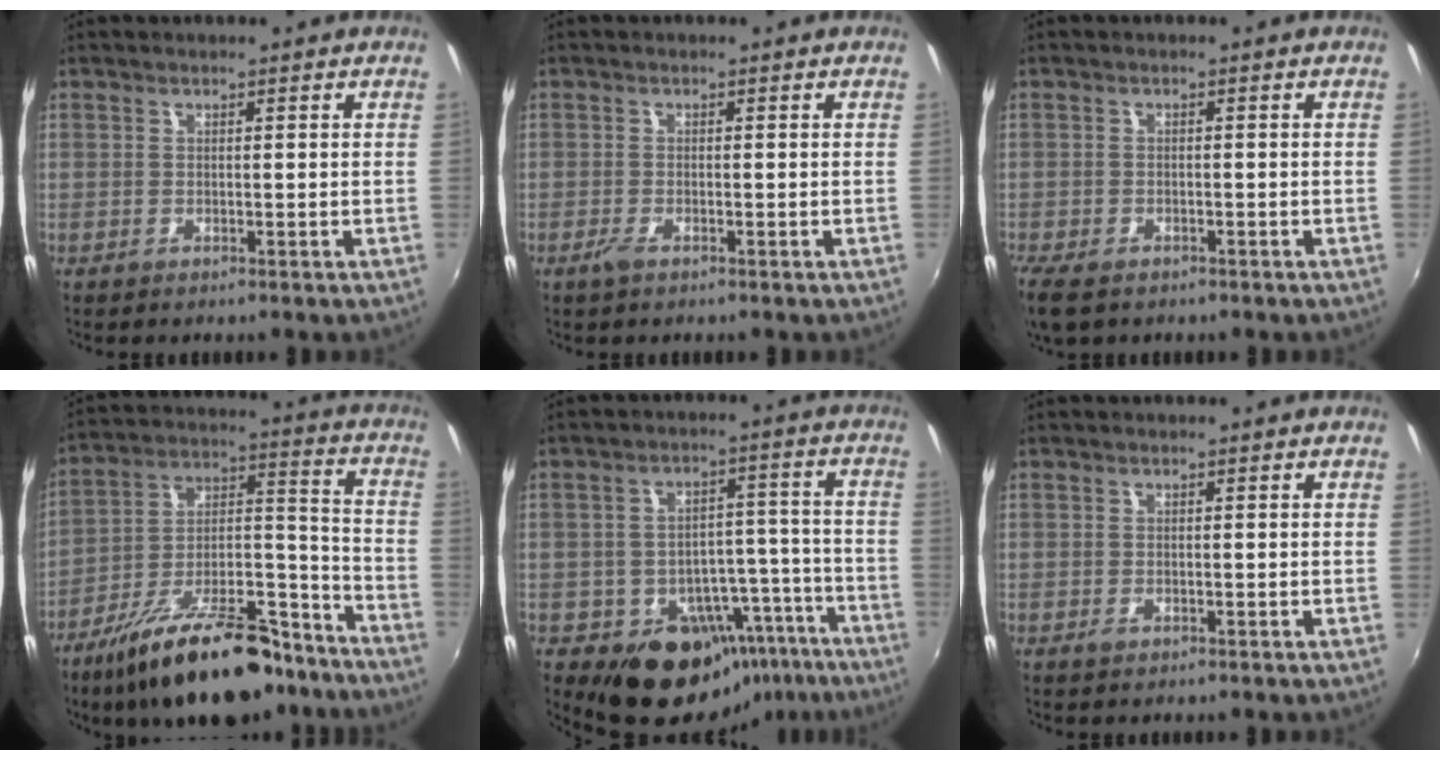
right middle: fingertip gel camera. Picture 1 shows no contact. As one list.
[{"total": 1.7, "force": [-1.2, 0.5, 1.2], "torque": [-0.027, -0.005, -0.023]}, {"total": 5.6, "force": [-3.9, 2.6, 3.1], "torque": [-0.079, -0.021, -0.070]}, {"total": 24.2, "force": [-17.5, 8.8, 14.2], "torque": [-0.233, 0.010, -0.263]}, {"total": 15.9, "force": [-10.5, 10.5, 5.5], "torque": [-0.083, 0.048, -0.112]}, {"total": 0.8, "force": [-0.5, 0.5, 0.5], "torque": [-0.009, -0.003, -0.009]}]